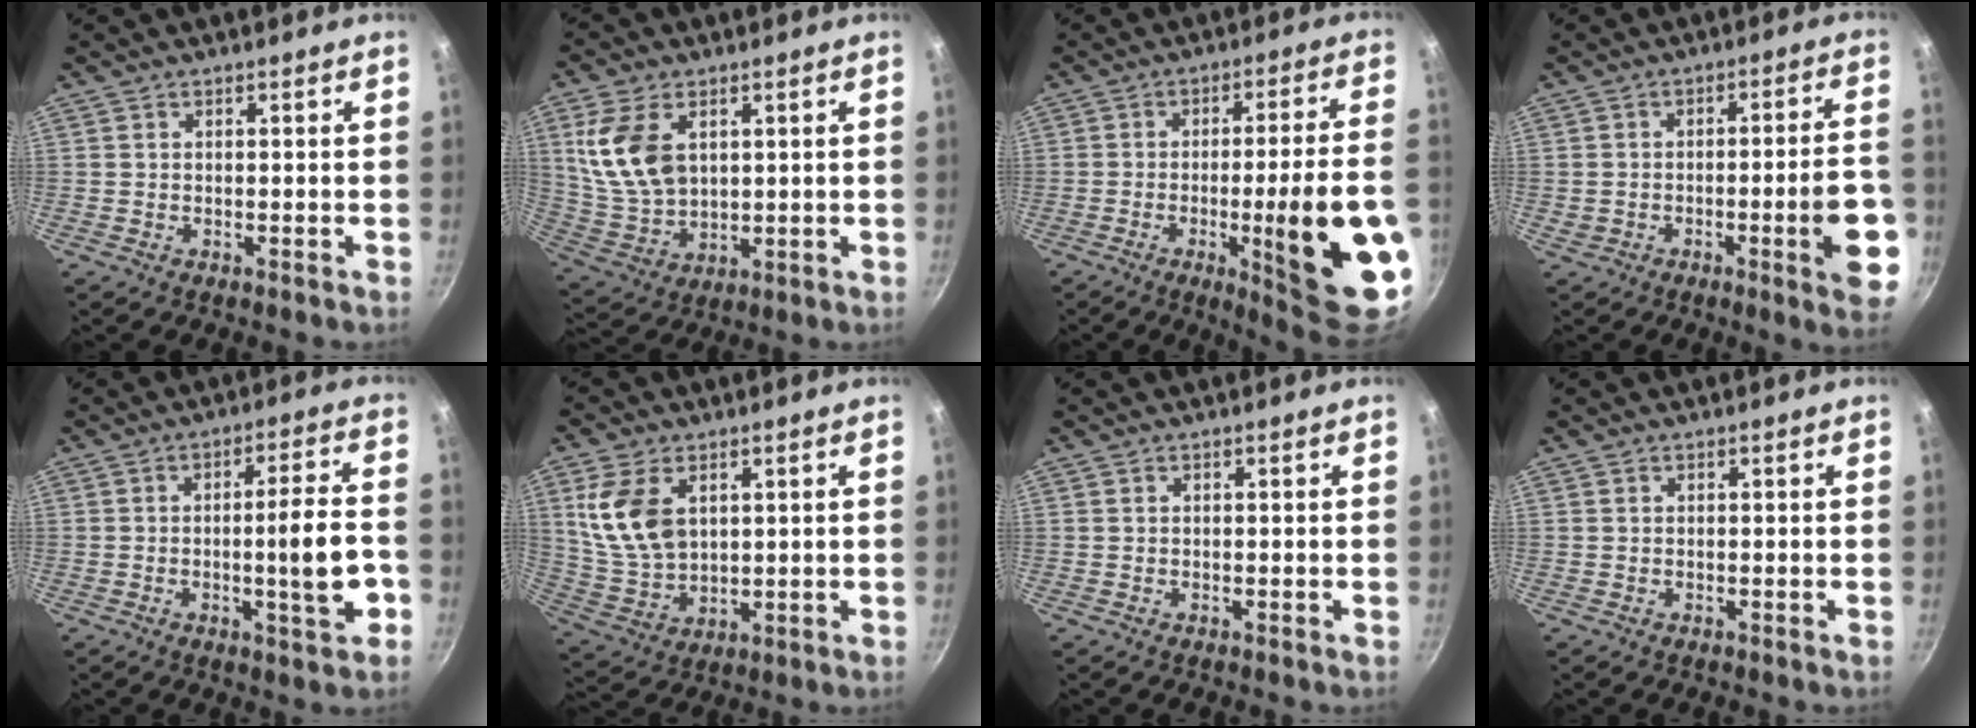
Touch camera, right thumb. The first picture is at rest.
{"total": 13.1, "force": [3.7, 8.3, 9.4], "torque": [-0.169, -0.017, 0.087]}
{"total": 21.0, "force": [-5.8, 3.2, 20.0], "torque": [-0.254, 0.016, -0.069]}
{"total": 11.6, "force": [-3.6, 2.6, 10.8], "torque": [-0.125, 0.024, -0.043]}
{"total": 10.3, "force": [-2.8, 1.7, 9.8], "torque": [-0.136, 0.020, -0.038]}
{"total": 12.2, "force": [3.7, 7.8, 8.7], "torque": [-0.158, -0.019, 0.086]}
{"total": 0.0}
{"total": 0.0}